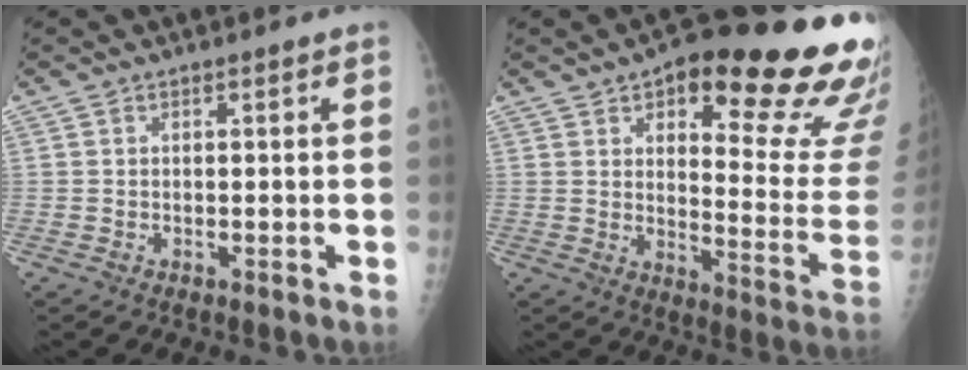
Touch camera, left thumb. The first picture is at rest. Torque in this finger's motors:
{"motor_torque": [0.61, 0.62, 1.46, -1.31, 0.18]}